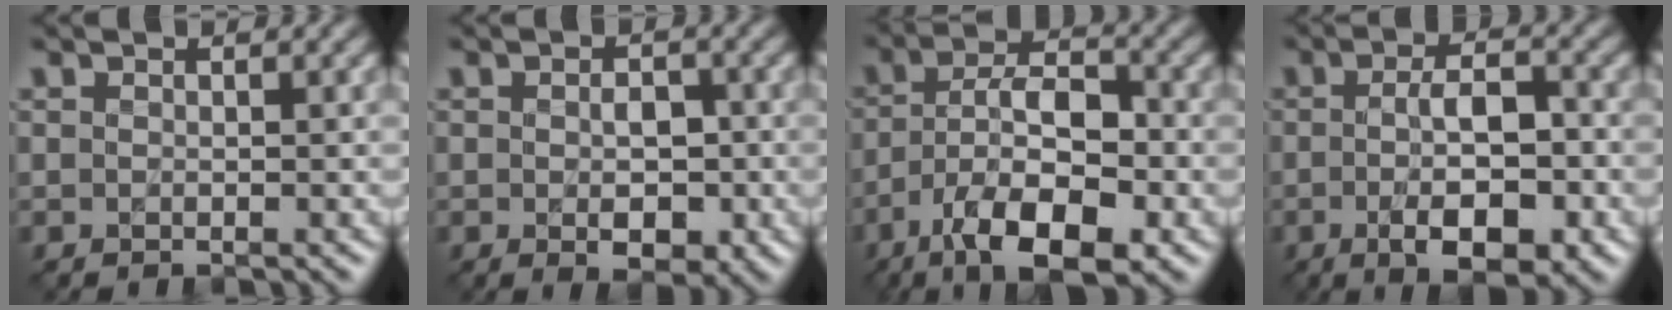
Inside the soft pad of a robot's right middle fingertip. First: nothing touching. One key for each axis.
{"total": 3.6, "fx": -0.6, "fy": 2.0, "fz": 3.0, "tx": -0.043, "ty": -0.002, "tz": -0.007}
{"total": 10.3, "fx": -5.0, "fy": 4.2, "fz": 8.0, "tx": -0.144, "ty": 0.000, "tz": -0.089}
{"total": 6.8, "fx": -1.9, "fy": 2.4, "fz": 6.1, "tx": -0.096, "ty": 0.000, "tz": -0.031}